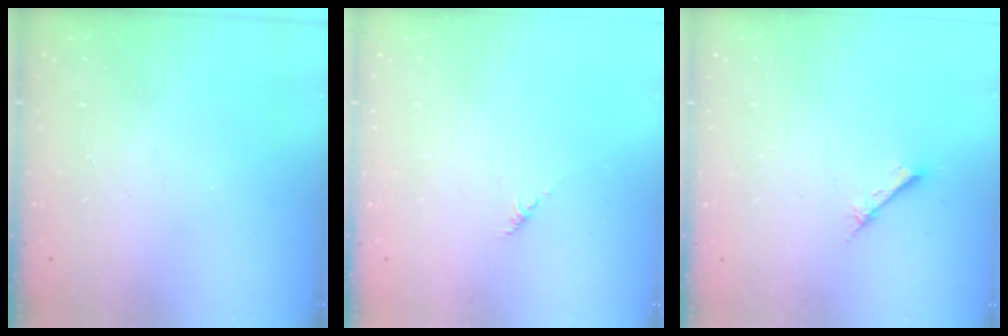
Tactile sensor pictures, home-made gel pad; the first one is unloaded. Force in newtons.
{"total": 0.6, "press": 0.4, "slide": 0.4}
{"total": 2.3, "press": 2.3, "slide": 0.3}